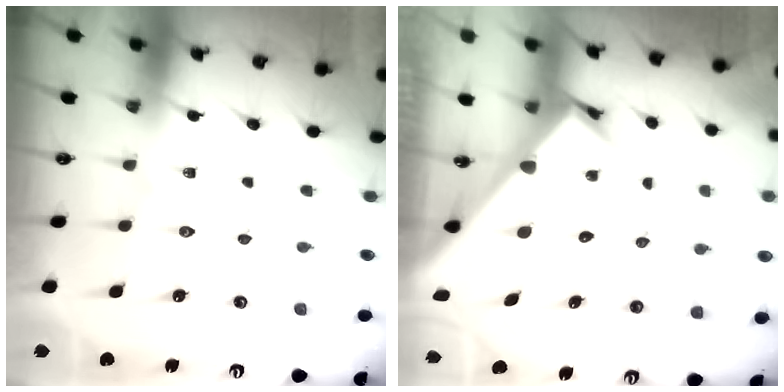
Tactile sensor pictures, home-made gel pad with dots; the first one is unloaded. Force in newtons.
{"total": 2.7, "press": 2.7, "slide": 0.3}